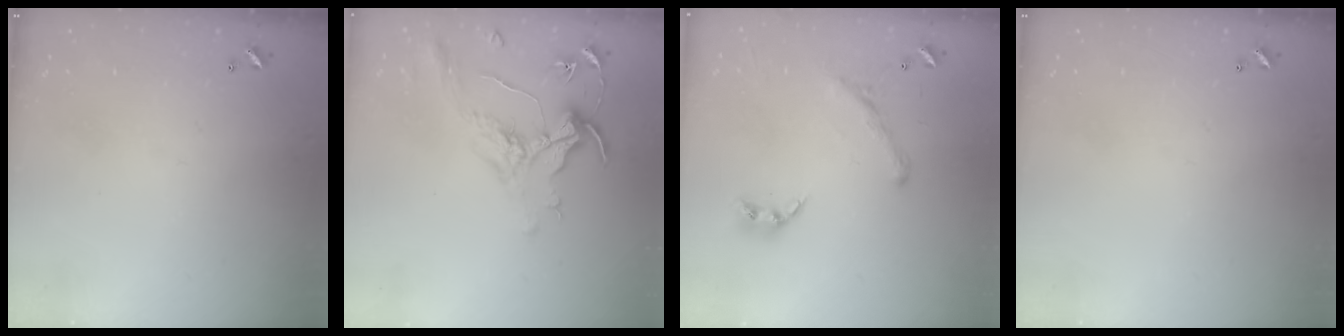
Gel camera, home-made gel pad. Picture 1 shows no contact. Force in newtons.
{"total": 1.5, "press": 1.3, "slide": 0.7}
{"total": 2.0, "press": 1.5, "slide": 1.2}
{"total": 0.0}